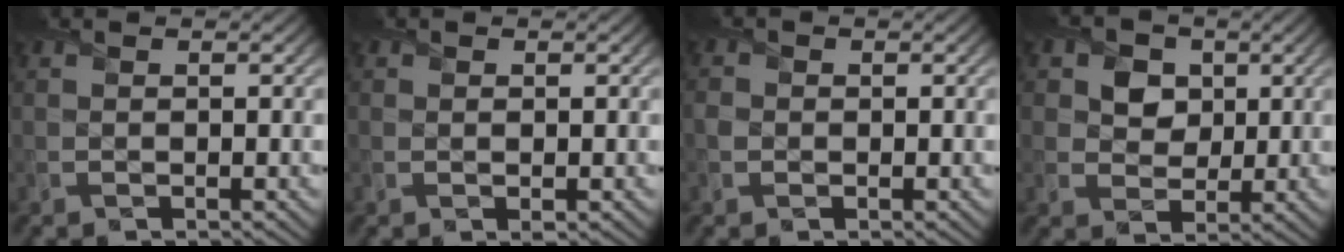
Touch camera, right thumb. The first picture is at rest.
{"total": 0.7, "force": [0.0, 0.5, 0.5], "torque": [-0.007, -0.006, -0.001]}
{"total": 1.3, "force": [-0.2, 1.3, 0.3], "torque": [-0.005, -0.006, -0.011]}
{"total": 5.8, "force": [1.9, 4.9, 2.6], "torque": [-0.075, -0.008, 0.023]}